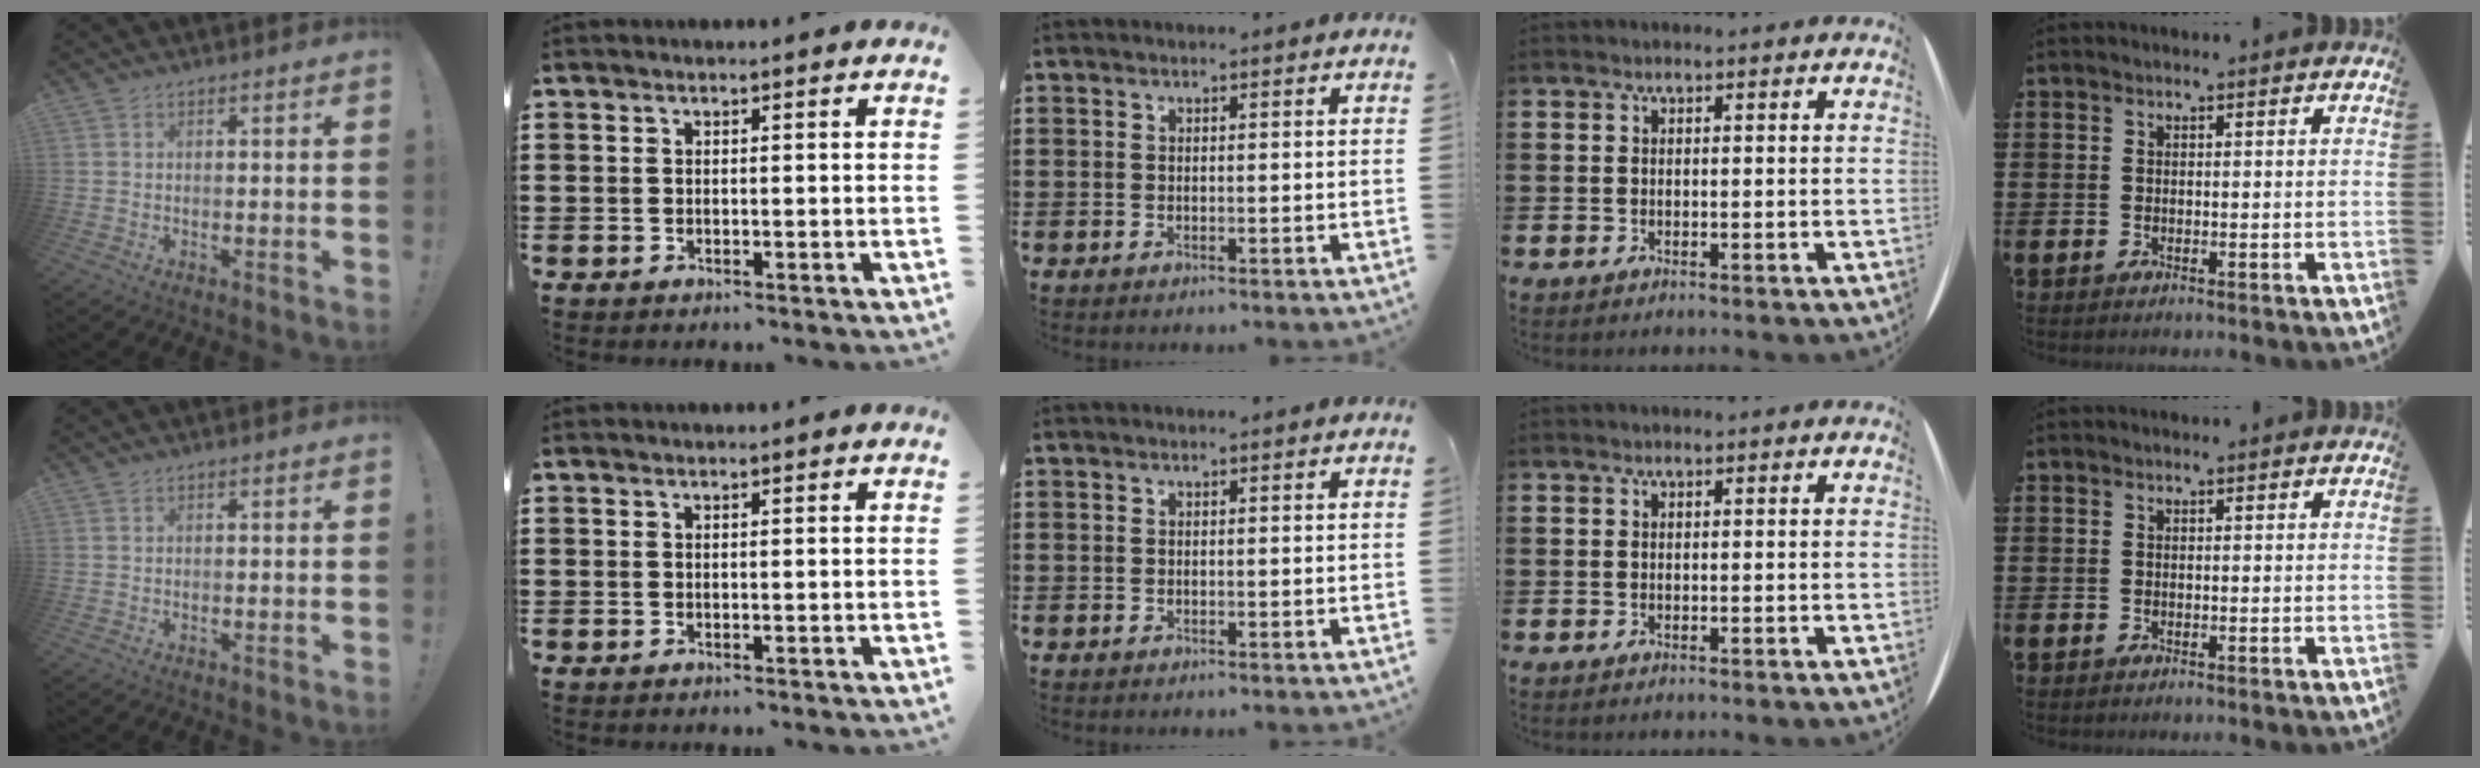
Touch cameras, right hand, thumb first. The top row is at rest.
{}